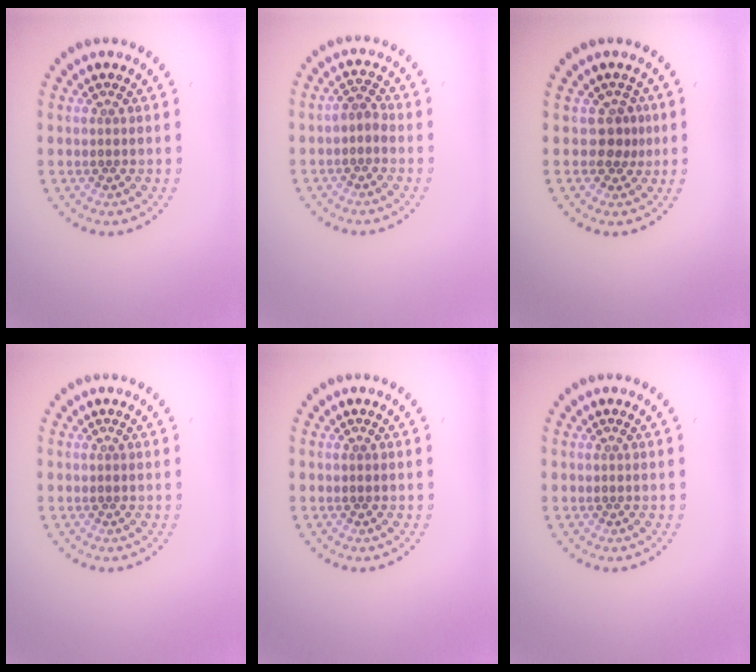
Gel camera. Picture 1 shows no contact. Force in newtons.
{"total": 1.3, "press": 1.1, "slide": 0.7}
{"total": 1.8, "press": 1.3, "slide": 1.3}
{"total": 0.0}
{"total": 0.0}
{"total": 0.0}